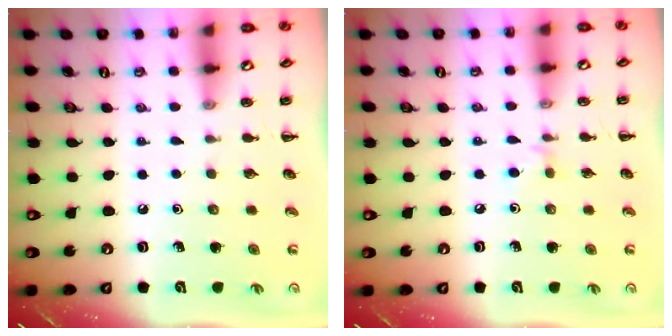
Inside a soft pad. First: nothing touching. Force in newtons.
{"total": 3.0, "press": 2.7, "slide": 1.2}